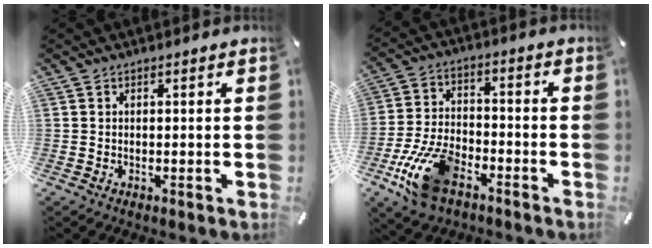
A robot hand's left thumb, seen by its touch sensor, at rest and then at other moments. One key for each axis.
{"total": 14.8, "fx": -8.0, "fy": 7.8, "fz": 9.7, "tx": -0.194, "ty": 0.038, "tz": -0.138}